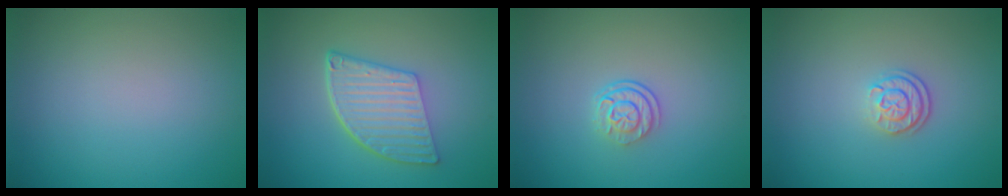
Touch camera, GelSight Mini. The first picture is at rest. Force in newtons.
{"total": 5.9, "press": 4.3, "slide": 4.0}
{"total": 2.5, "press": 1.8, "slide": 1.8}
{"total": 2.2, "press": 1.8, "slide": 1.3}